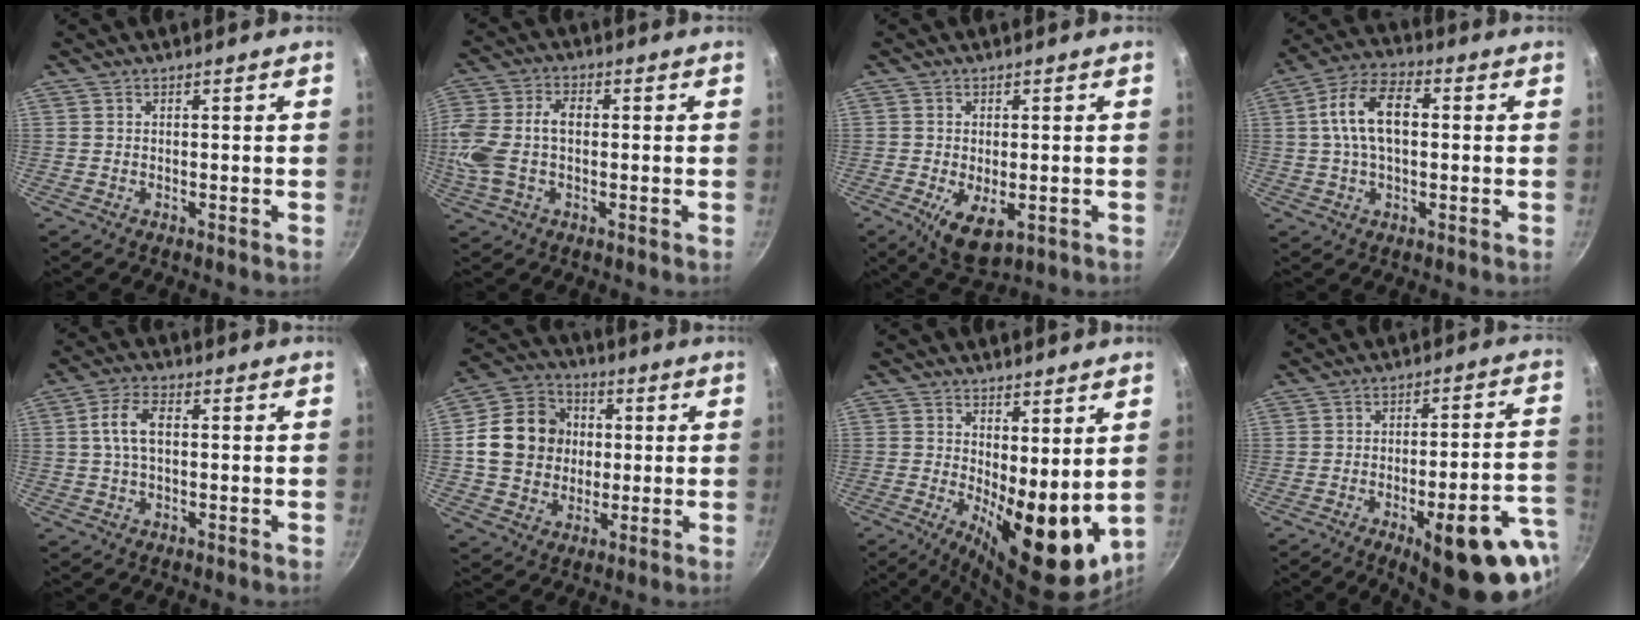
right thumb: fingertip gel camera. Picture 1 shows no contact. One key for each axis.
{"total": 11.6, "fx": -0.3, "fy": 7.0, "fz": 9.2, "tx": -0.189, "ty": 0.018, "tz": -0.016}
{"total": 7.4, "fx": -2.0, "fy": 3.9, "fz": 6.0, "tx": -0.094, "ty": -0.015, "tz": -0.020}
{"total": 12.0, "fx": 1.3, "fy": 6.8, "fz": 9.8, "tx": -0.168, "ty": 0.027, "tz": 0.014}
{"total": 6.2, "fx": 0.6, "fy": 3.4, "fz": 5.2, "tx": -0.104, "ty": 0.016, "tz": 0.007}
{"total": 15.3, "fx": 1.0, "fy": 13.3, "fz": 7.5, "tx": -0.103, "ty": 0.021, "tz": 0.011}
{"total": 14.7, "fx": 0.8, "fy": 6.4, "fz": 13.3, "tx": -0.141, "ty": -0.026, "tz": 0.027}
{"total": 21.0, "fx": -9.1, "fy": 6.9, "fz": 17.6, "tx": -0.183, "ty": 0.033, "tz": -0.113}